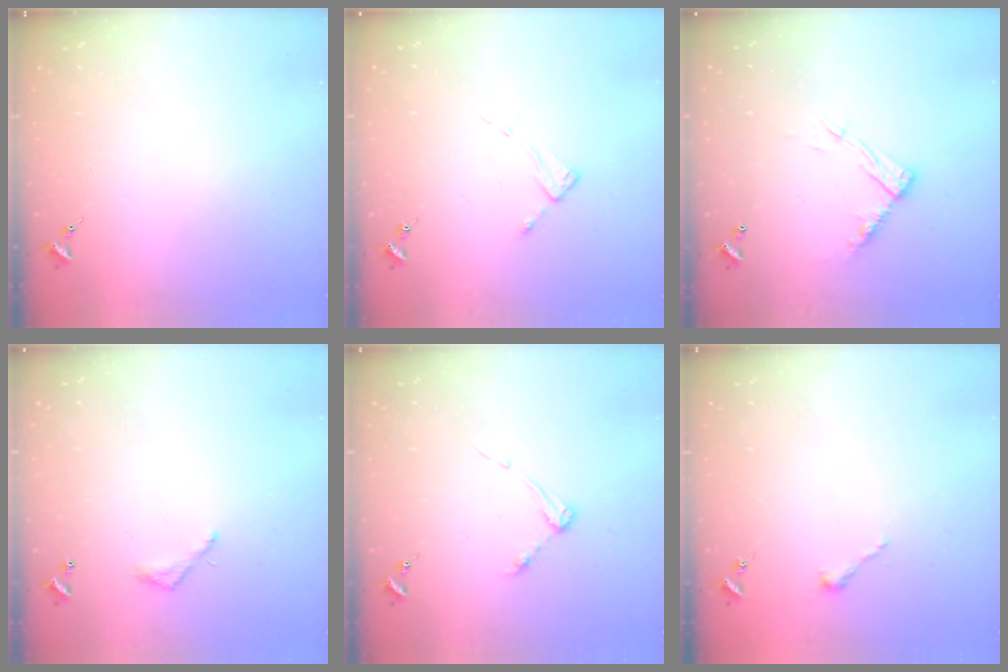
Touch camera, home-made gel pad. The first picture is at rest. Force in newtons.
{"total": 2.6, "press": 2.6, "slide": 0.2}
{"total": 10.6, "press": 10.6, "slide": 0.4}
{"total": 4.1, "press": 4.1, "slide": 0.3}
{"total": 3.7, "press": 3.7, "slide": 0.4}
{"total": 2.5, "press": 2.5, "slide": 0.2}